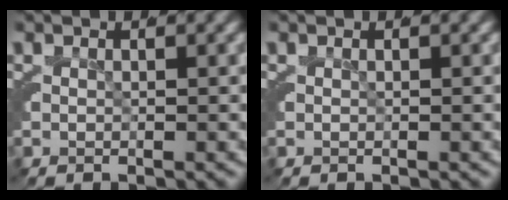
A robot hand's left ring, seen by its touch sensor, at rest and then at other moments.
{"total": 0.0}